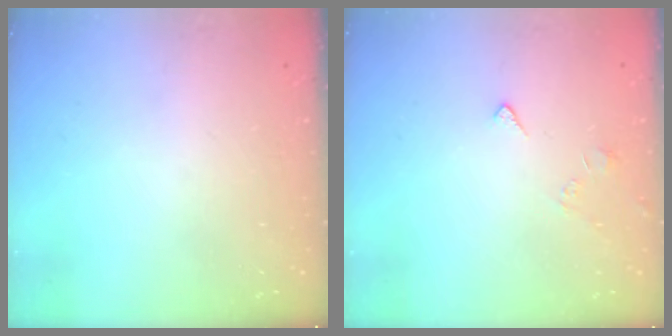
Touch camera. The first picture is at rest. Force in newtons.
{"total": 2.8, "press": 2.8, "slide": 0.5}